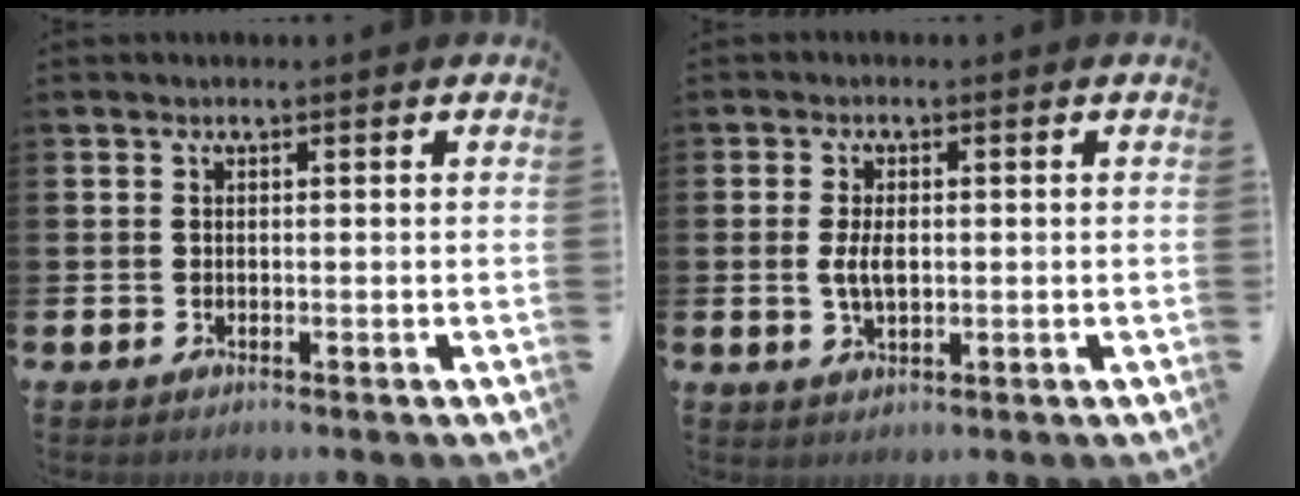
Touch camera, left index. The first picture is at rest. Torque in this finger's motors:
{"motor_torque": [0.19, -0.01, 0.09, 0.10]}